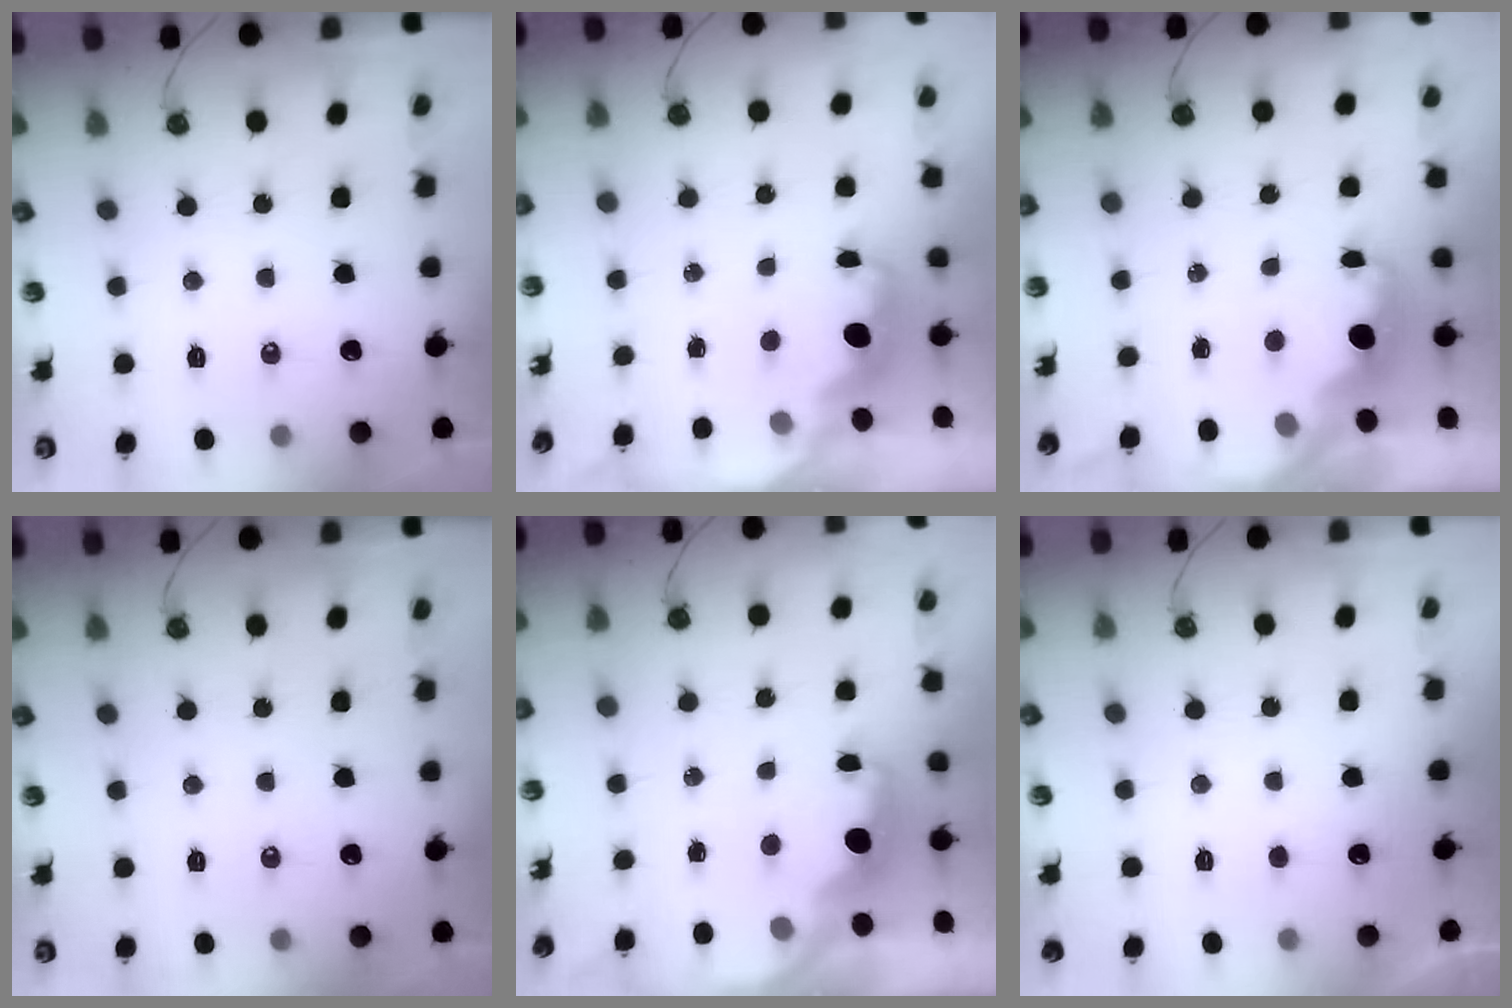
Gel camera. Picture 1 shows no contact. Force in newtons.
{"total": 1.7, "press": 1.5, "slide": 0.7}
{"total": 2.4, "press": 2.2, "slide": 0.8}
{"total": 0.0}
{"total": 2.9, "press": 2.7, "slide": 0.9}
{"total": 0.0}